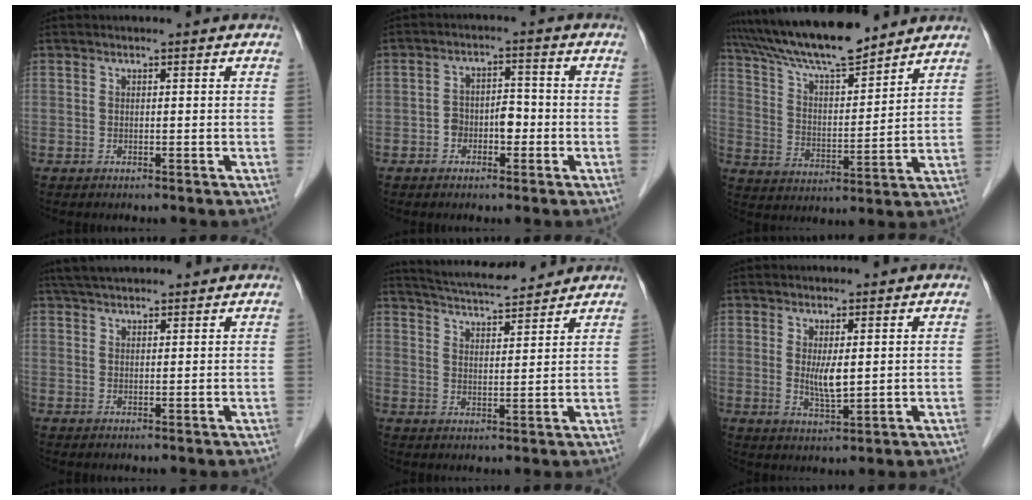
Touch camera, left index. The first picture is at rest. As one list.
[{"total": 4.0, "force": [-1.4, 2.4, 2.9], "torque": [-0.050, 0.019, -0.025]}, {"total": 14.1, "force": [12.6, 1.6, 6.3], "torque": [-0.115, 0.011, 0.223]}, {"total": 5.8, "force": [5.2, 1.1, 2.5], "torque": [-0.038, 0.040, 0.089]}, {"total": 11.2, "force": [10.4, 1.4, 4.1], "torque": [-0.076, 0.020, 0.162]}, {"total": 3.6, "force": [0.7, 0.7, 3.5], "torque": [-0.068, -0.012, 0.018]}]